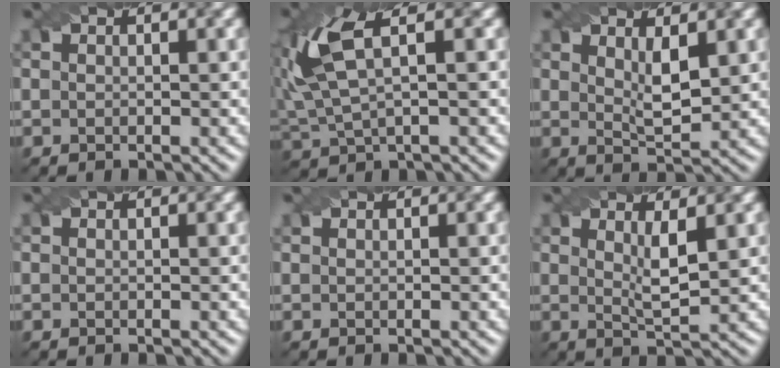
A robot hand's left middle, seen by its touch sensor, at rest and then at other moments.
{"total": 7.2, "force": [2.5, 2.7, 6.2], "torque": [-0.156, 0.012, 0.051]}
{"total": 2.8, "force": [1.1, 0.7, 2.4], "torque": [-0.044, -0.008, 0.022]}
{"total": 0.0}
{"total": 0.0}
{"total": 2.9, "force": [0.9, 0.6, 2.7], "torque": [-0.043, -0.008, 0.016]}